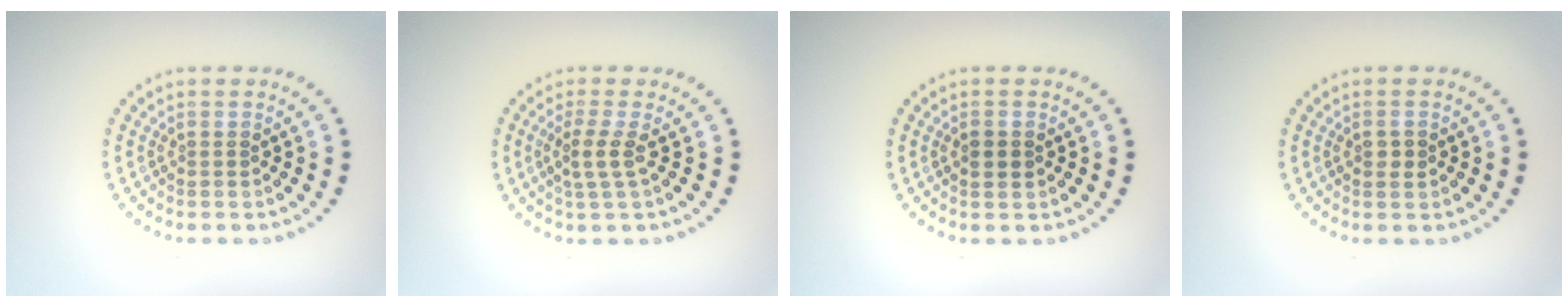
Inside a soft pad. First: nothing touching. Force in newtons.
{"total": 2.0, "press": 1.6, "slide": 1.3}
{"total": 1.2, "press": 1.2, "slide": 0.0}
{"total": 1.0, "press": 1.0, "slide": 0.2}